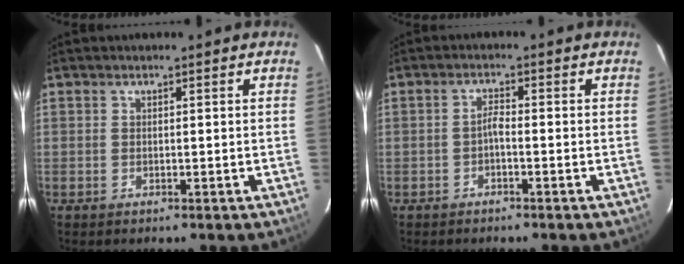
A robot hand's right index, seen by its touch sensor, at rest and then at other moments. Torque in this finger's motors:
{"motor_torque": [0.25, -0.04, 0.14, 0.04]}